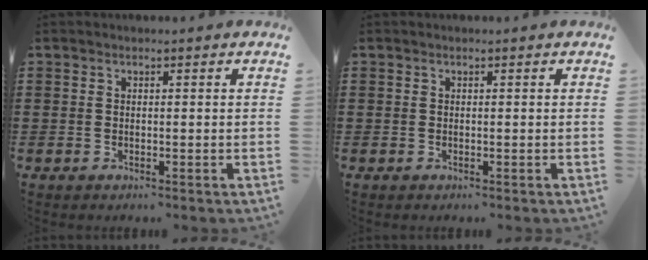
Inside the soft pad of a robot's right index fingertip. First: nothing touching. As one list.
[{"total": 0.0}]